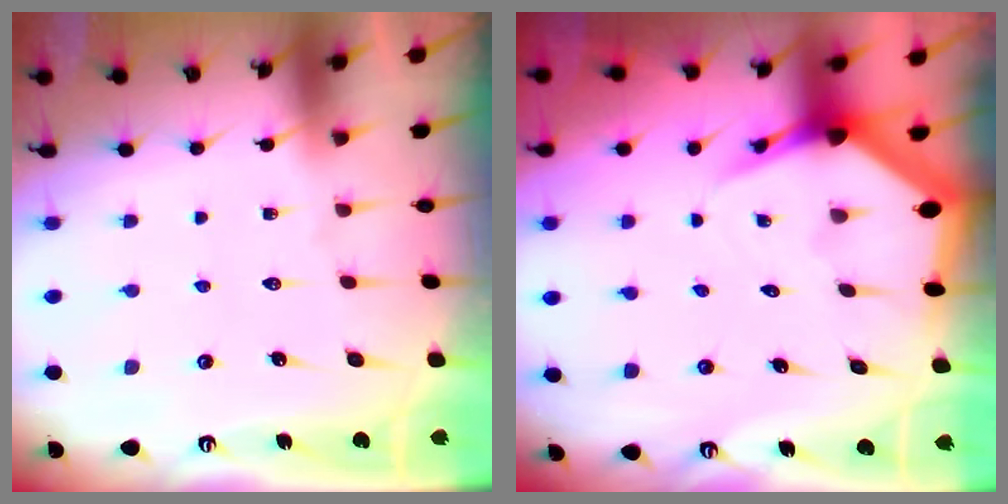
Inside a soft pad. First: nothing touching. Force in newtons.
{"total": 5.0, "press": 4.9, "slide": 0.8}